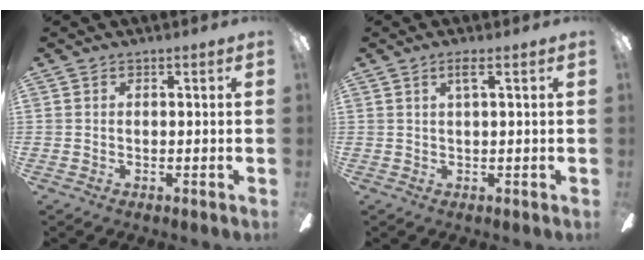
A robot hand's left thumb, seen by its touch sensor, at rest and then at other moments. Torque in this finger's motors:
{"motor_torque": [-0.08, 0.00, -0.27, 0.13, 0.00]}